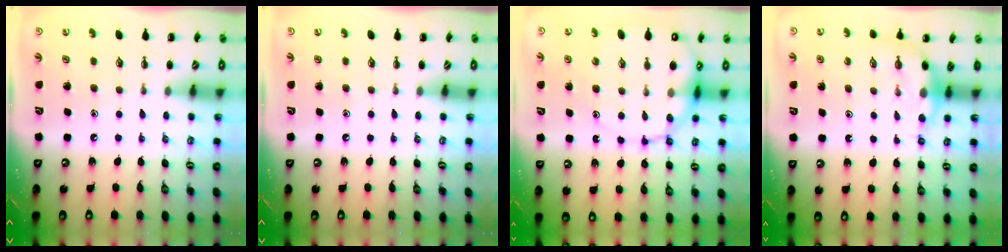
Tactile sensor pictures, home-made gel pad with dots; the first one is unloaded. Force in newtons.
{"total": 0.0}
{"total": 14.5, "press": 14.0, "slide": 3.8}
{"total": 5.4, "press": 5.4, "slide": 0.6}